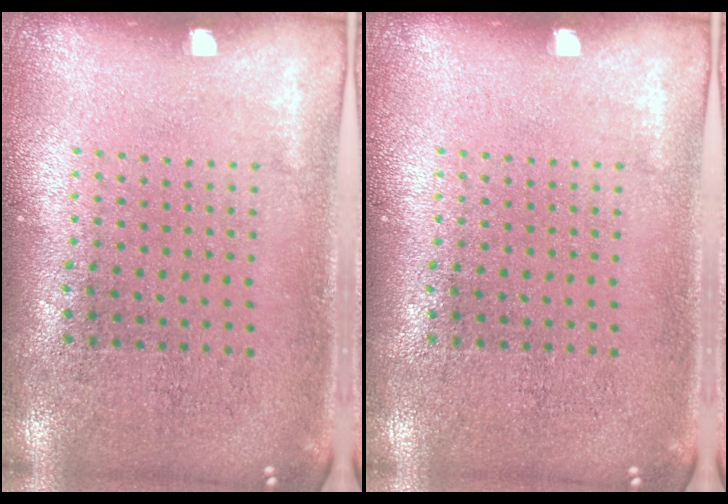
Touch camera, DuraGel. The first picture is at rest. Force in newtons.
{"total": 0.0}